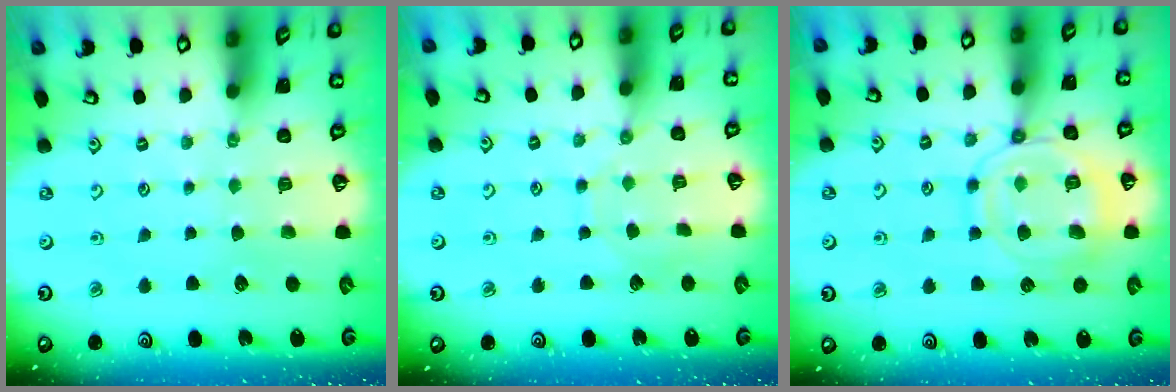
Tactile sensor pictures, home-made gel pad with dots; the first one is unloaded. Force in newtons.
{"total": 4.8, "press": 4.8, "slide": 0.4}
{"total": 13.3, "press": 13.3, "slide": 1.3}